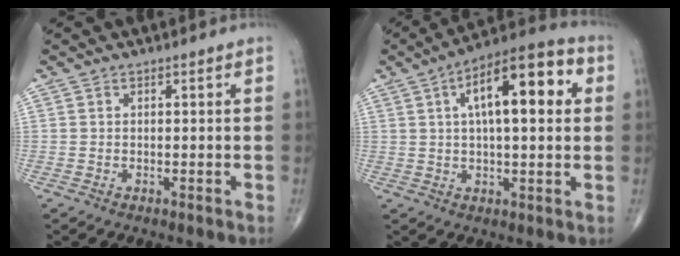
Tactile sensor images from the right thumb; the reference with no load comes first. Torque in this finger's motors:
{"motor_torque": [-0.57, 2.78, 1.64, 0.40, 0.42]}